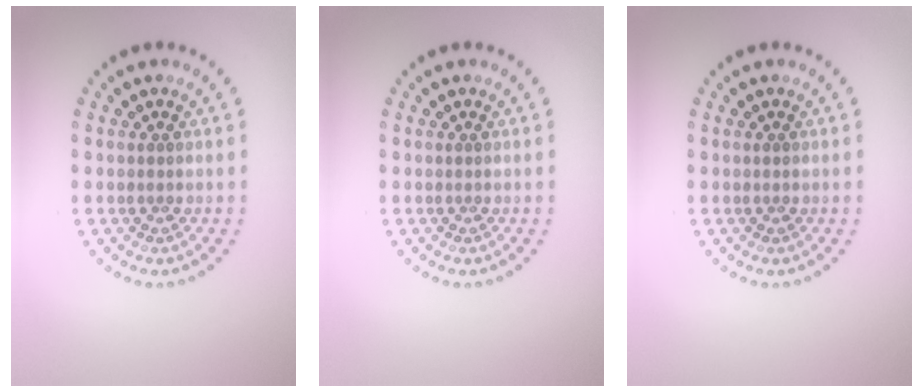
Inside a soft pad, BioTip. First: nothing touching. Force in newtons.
{"total": 0.0}
{"total": 0.6, "press": 0.6, "slide": 0.0}